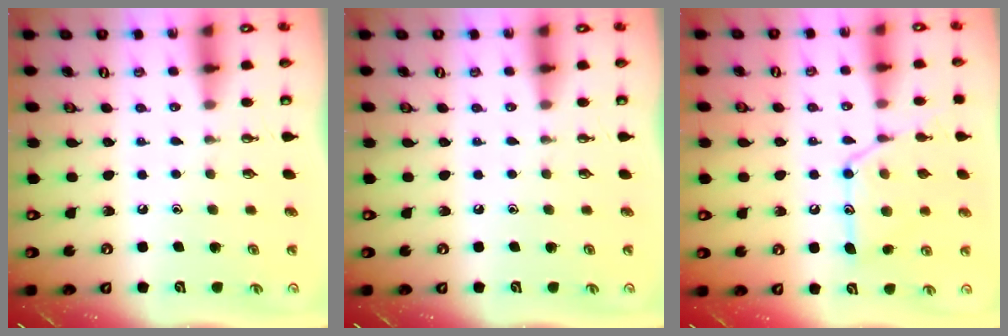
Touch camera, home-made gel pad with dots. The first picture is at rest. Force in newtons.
{"total": 0.0}
{"total": 16.5, "press": 16.5, "slide": 1.3}